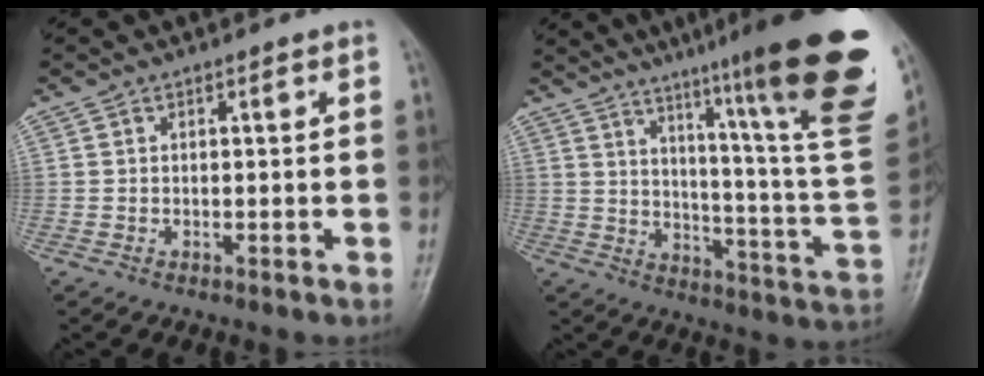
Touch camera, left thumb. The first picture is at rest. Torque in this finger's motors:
{"motor_torque": [2.26, 0.04, 1.69, -1.08, 0.51]}